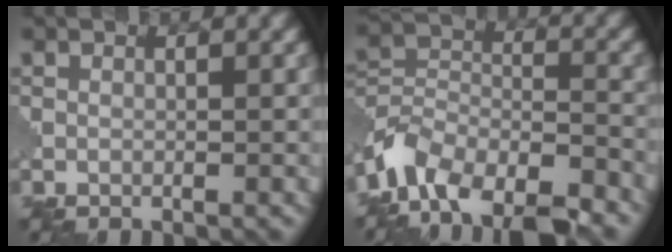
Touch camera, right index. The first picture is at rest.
{"total": 10.2, "force": [-7.6, 5.0, 4.5], "torque": [-0.081, 0.003, -0.136]}